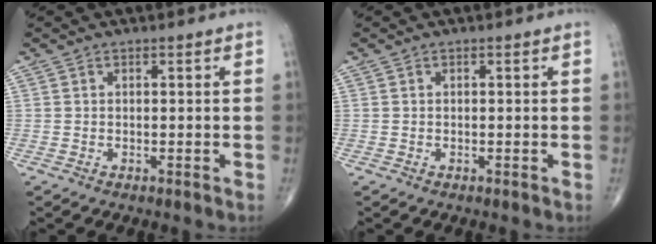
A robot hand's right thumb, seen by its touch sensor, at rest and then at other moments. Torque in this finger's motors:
{"motor_torque": [-0.21, 0.18, 0.00, 0.00, 0.03]}